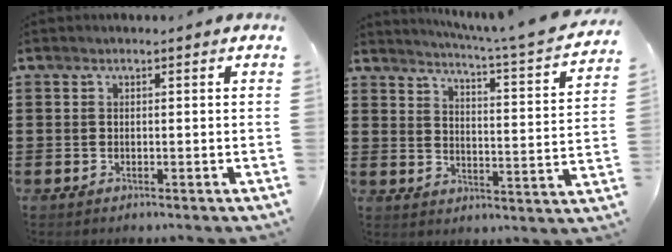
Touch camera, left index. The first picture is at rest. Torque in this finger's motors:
{"motor_torque": [1.31, -0.83, 0.18, 0.07]}